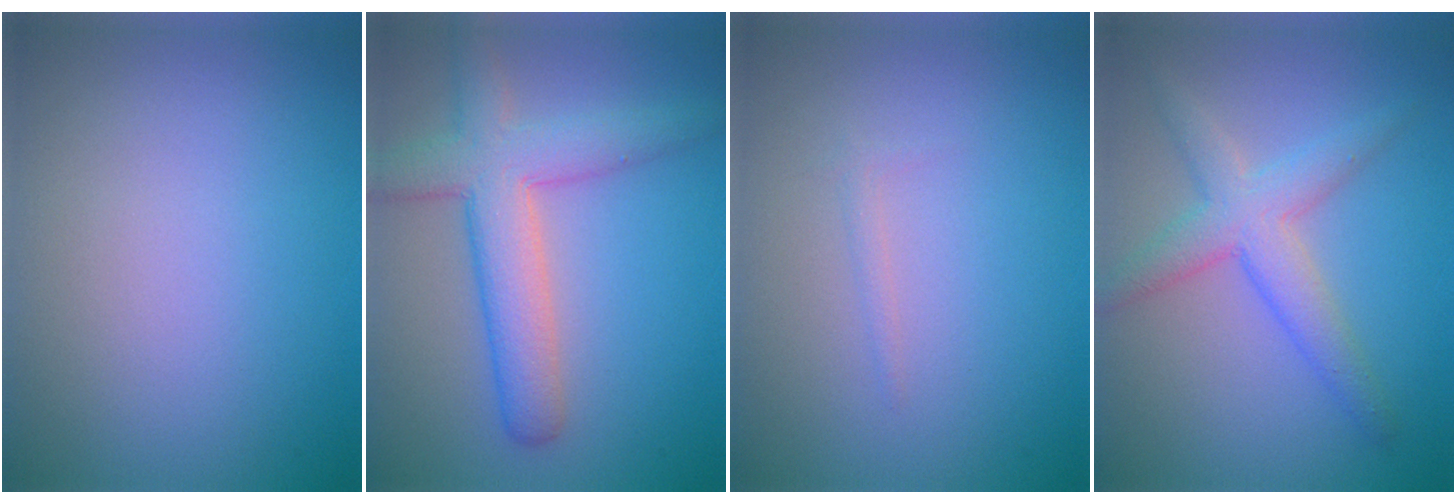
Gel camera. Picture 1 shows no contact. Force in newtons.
{"total": 6.1, "press": 6.1, "slide": 0.3}
{"total": 0.6, "press": 0.6, "slide": 0.0}
{"total": 4.1, "press": 4.1, "slide": 0.1}